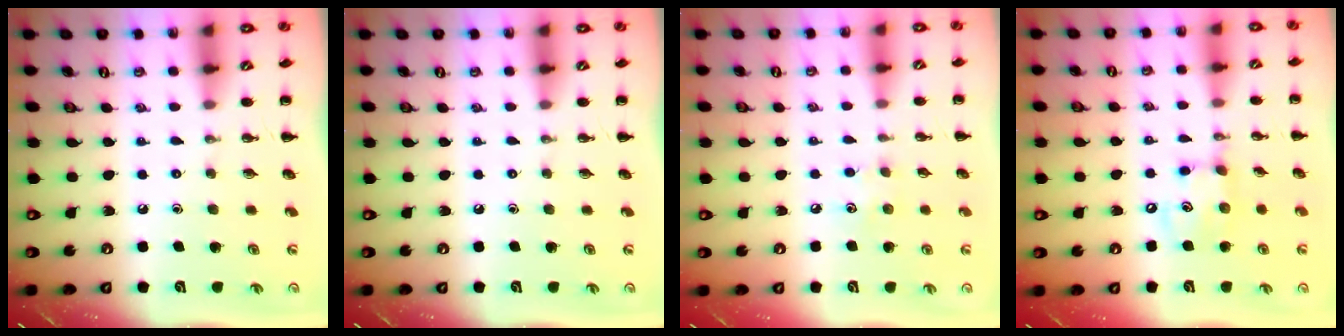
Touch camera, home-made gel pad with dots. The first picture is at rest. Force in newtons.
{"total": 0.0}
{"total": 4.6, "press": 4.5, "slide": 1.0}
{"total": 8.4, "press": 8.3, "slide": 1.2}